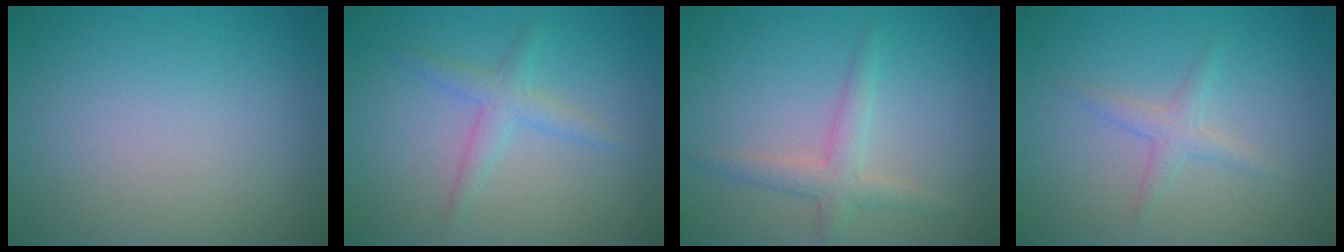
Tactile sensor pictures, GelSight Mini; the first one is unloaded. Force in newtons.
{"total": 2.1, "press": 2.1, "slide": 0.1}
{"total": 2.4, "press": 2.4, "slide": 0.1}
{"total": 1.7, "press": 1.6, "slide": 0.1}